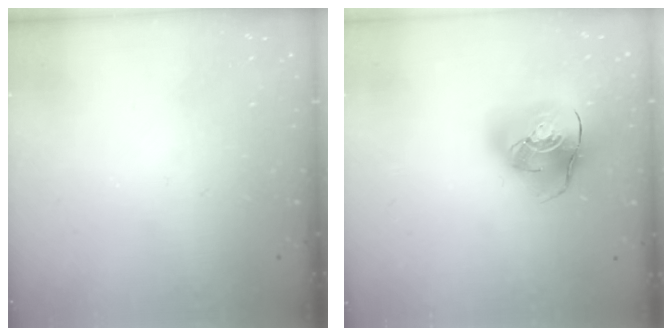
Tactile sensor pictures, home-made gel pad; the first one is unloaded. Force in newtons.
{"total": 16.3, "press": 16.1, "slide": 2.8}